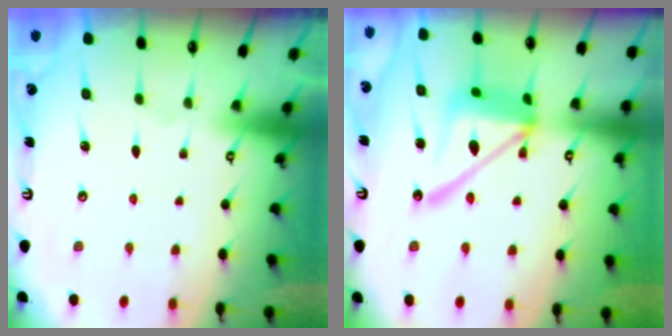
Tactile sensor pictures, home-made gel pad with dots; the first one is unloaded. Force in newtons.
{"total": 17.2, "press": 17.2, "slide": 1.5}